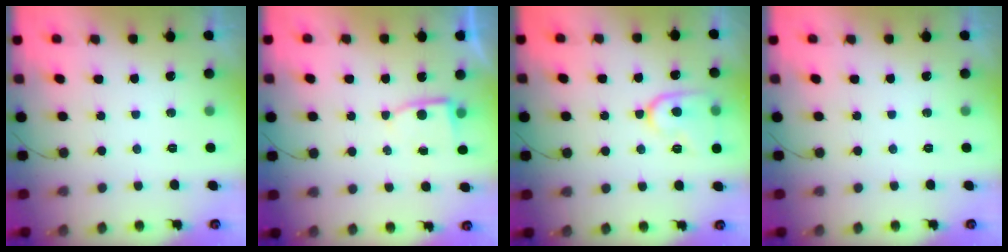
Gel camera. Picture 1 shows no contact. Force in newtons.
{"total": 2.8, "press": 2.8, "slide": 0.3}
{"total": 11.7, "press": 11.6, "slide": 1.3}
{"total": 0.0}